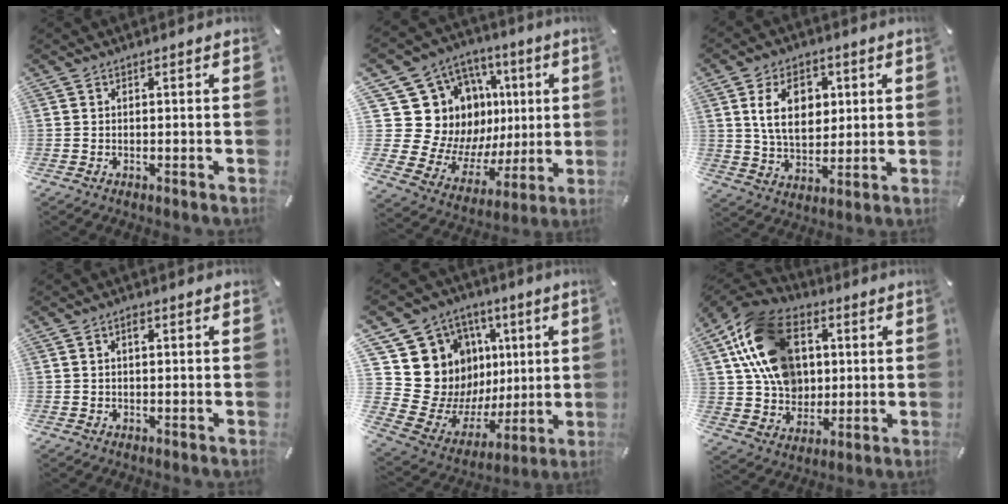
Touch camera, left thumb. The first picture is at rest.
{"total": 19.6, "force": [5.4, 17.3, 7.3], "torque": [-0.132, -0.071, 0.141]}
{"total": 11.7, "force": [3.4, 8.2, 7.6], "torque": [-0.139, 0.002, 0.057]}
{"total": 1.5, "force": [0.6, 0.6, 1.2], "torque": [-0.018, 0.001, 0.007]}
{"total": 16.4, "force": [3.9, 15.5, 4.0], "torque": [-0.066, -0.068, 0.115]}
{"total": 19.6, "force": [5.3, 15.2, 11.2], "torque": [-0.230, -0.012, 0.102]}